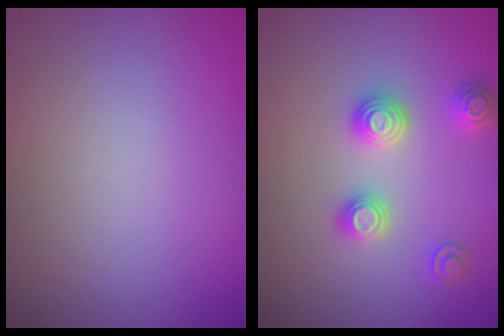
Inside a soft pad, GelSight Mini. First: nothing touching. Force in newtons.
{"total": 2.9, "press": 2.9, "slide": 0.2}